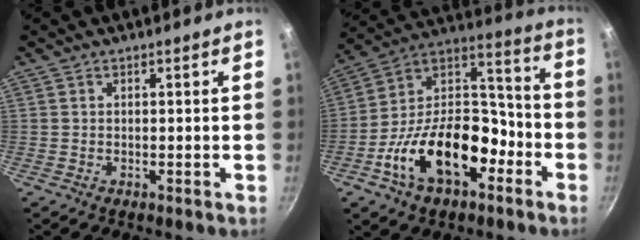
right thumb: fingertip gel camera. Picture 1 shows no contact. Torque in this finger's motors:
{"motor_torque": [1.13, 0.90, 1.86, -0.90, 0.18]}